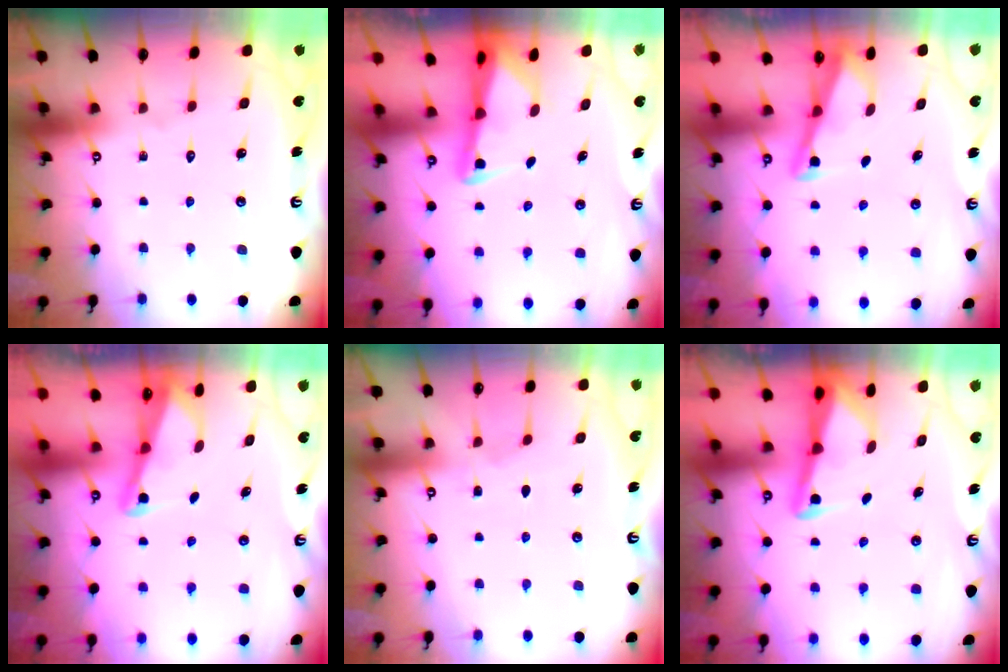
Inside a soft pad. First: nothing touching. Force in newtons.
{"total": 2.4, "press": 2.3, "slide": 0.5}
{"total": 2.9, "press": 2.9, "slide": 0.4}
{"total": 2.0, "press": 2.0, "slide": 0.2}
{"total": 2.9, "press": 2.9, "slide": 0.3}
{"total": 3.1, "press": 3.1, "slide": 0.4}